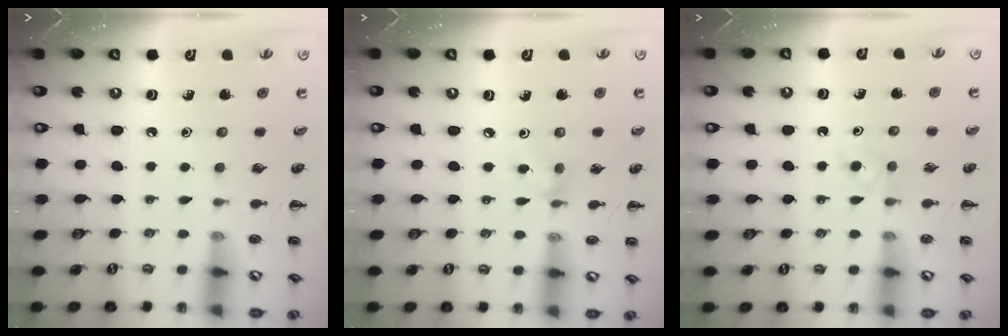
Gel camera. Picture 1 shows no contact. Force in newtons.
{"total": 4.8, "press": 4.6, "slide": 1.2}
{"total": 2.6, "press": 2.3, "slide": 1.2}